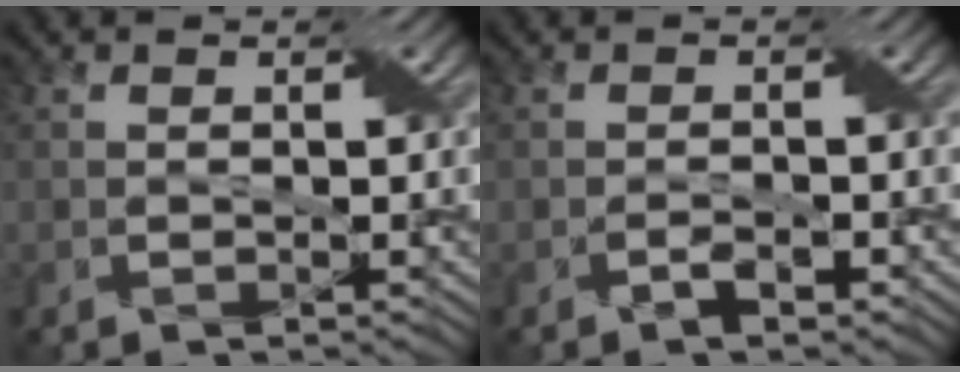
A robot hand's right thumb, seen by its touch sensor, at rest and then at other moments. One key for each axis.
{"total": 1.2, "fx": -0.8, "fy": 0.3, "fz": 0.8, "tx": -0.015, "ty": 0.004, "tz": -0.016}